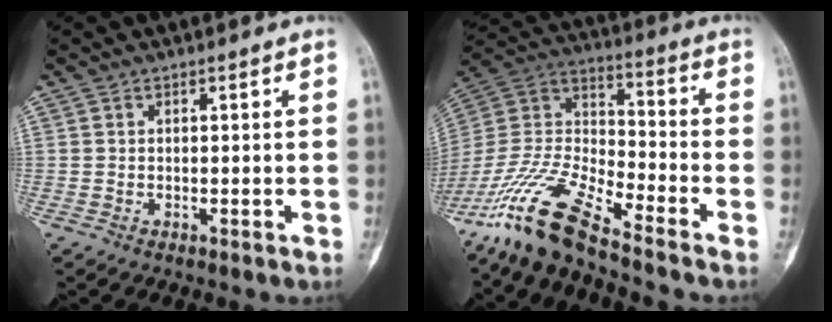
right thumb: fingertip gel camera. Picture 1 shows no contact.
{"total": 16.3, "force": [-13.0, 2.8, 9.4], "torque": [-0.202, 0.061, -0.257]}